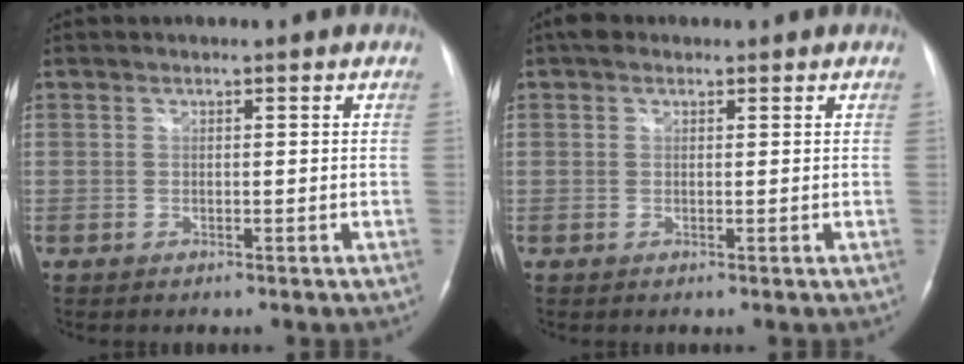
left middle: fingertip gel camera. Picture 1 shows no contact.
{"total": 2.0, "force": [1.3, 1.3, 0.8], "torque": [-0.018, 0.016, 0.017]}